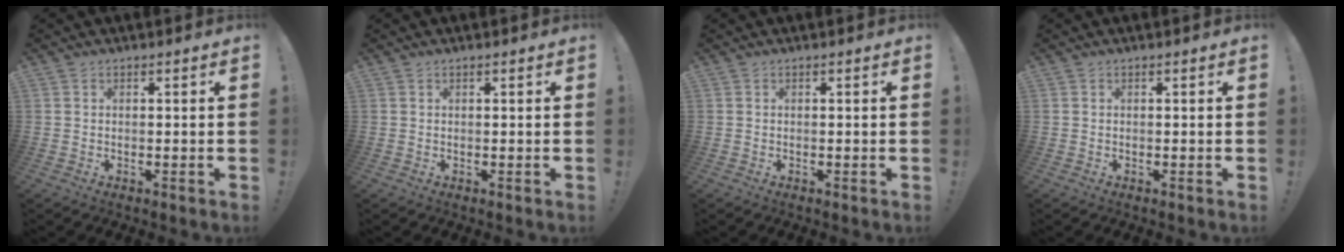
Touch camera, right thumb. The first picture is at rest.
{"total": 0.0}
{"total": 0.0}
{"total": 0.0}